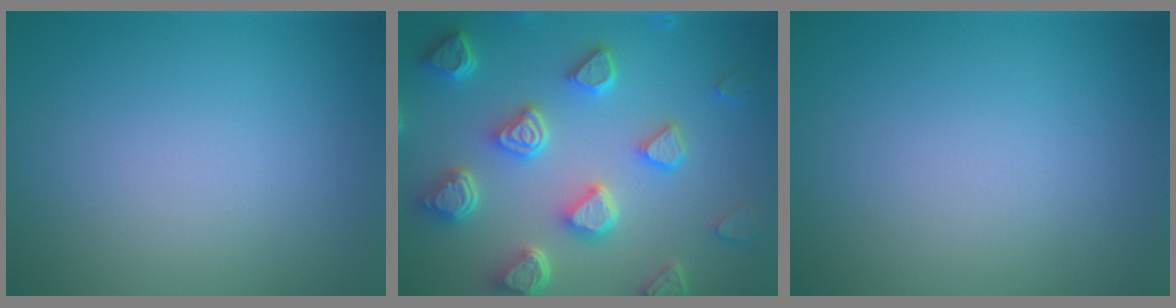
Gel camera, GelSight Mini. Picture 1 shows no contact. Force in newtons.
{"total": 7.0, "press": 5.5, "slide": 4.3}
{"total": 0.0}